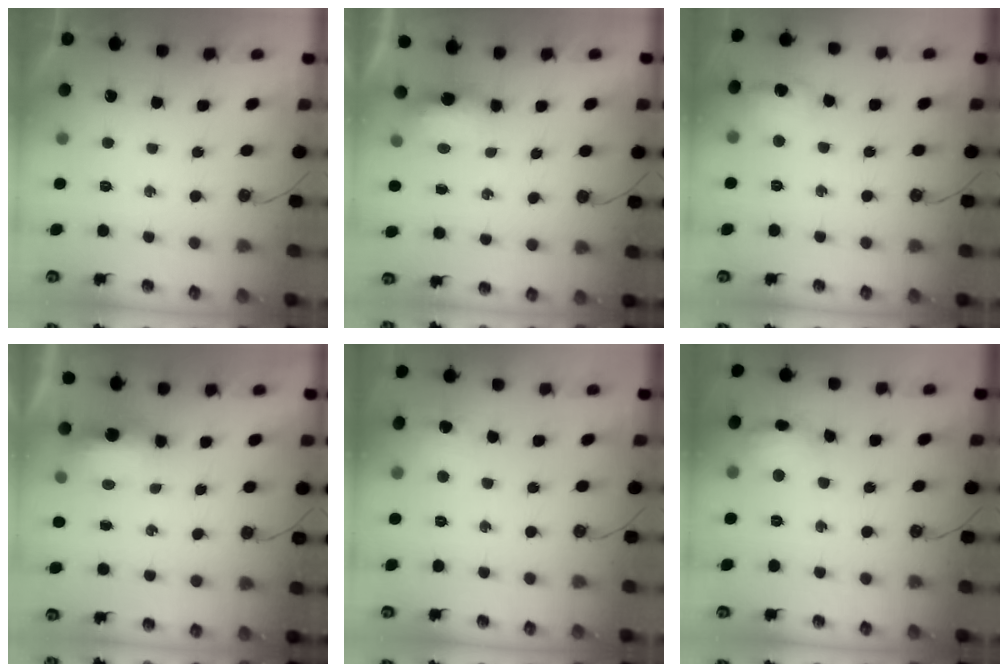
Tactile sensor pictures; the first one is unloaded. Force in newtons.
{"total": 6.1, "press": 6.0, "slide": 0.5}
{"total": 10.3, "press": 10.3, "slide": 0.8}
{"total": 6.3, "press": 6.3, "slide": 0.5}
{"total": 6.3, "press": 4.9, "slide": 3.9}
{"total": 11.1, "press": 11.0, "slide": 1.0}